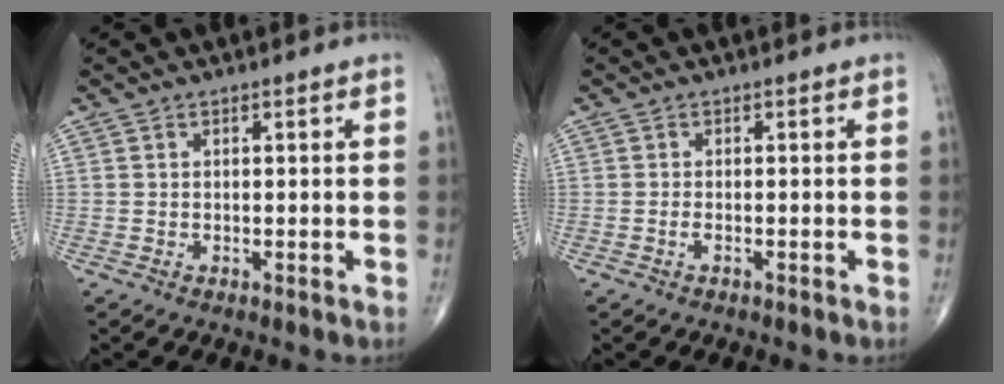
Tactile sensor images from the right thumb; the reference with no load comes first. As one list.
[{"total": 0.9, "force": [-0.4, 0.3, 0.7], "torque": [-0.015, 0.001, -0.008]}]